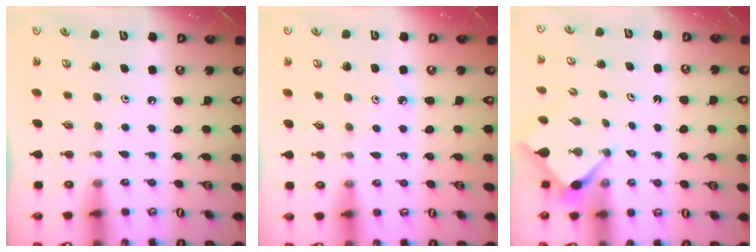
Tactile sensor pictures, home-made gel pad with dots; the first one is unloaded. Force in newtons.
{"total": 1.8, "press": 1.8, "slide": 0.2}
{"total": 2.8, "press": 2.7, "slide": 0.4}